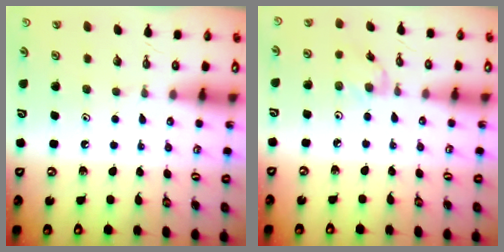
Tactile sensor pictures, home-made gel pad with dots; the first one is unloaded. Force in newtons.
{"total": 0.7, "press": 0.7, "slide": 0.2}